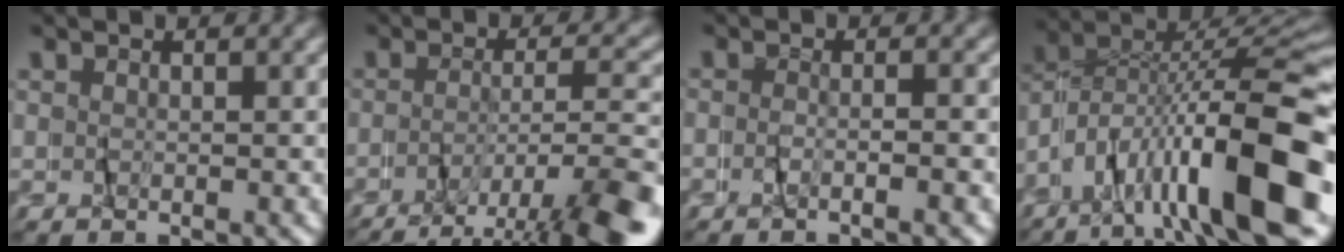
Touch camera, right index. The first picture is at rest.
{"total": 8.1, "force": [-6.2, 1.3, 5.0], "torque": [-0.066, -0.019, -0.096]}
{"total": 1.6, "force": [-1.5, 0.3, 0.6], "torque": [-0.019, 0.001, -0.032]}
{"total": 15.3, "force": [-6.1, 8.6, 11.2], "torque": [-0.183, -0.014, -0.098]}